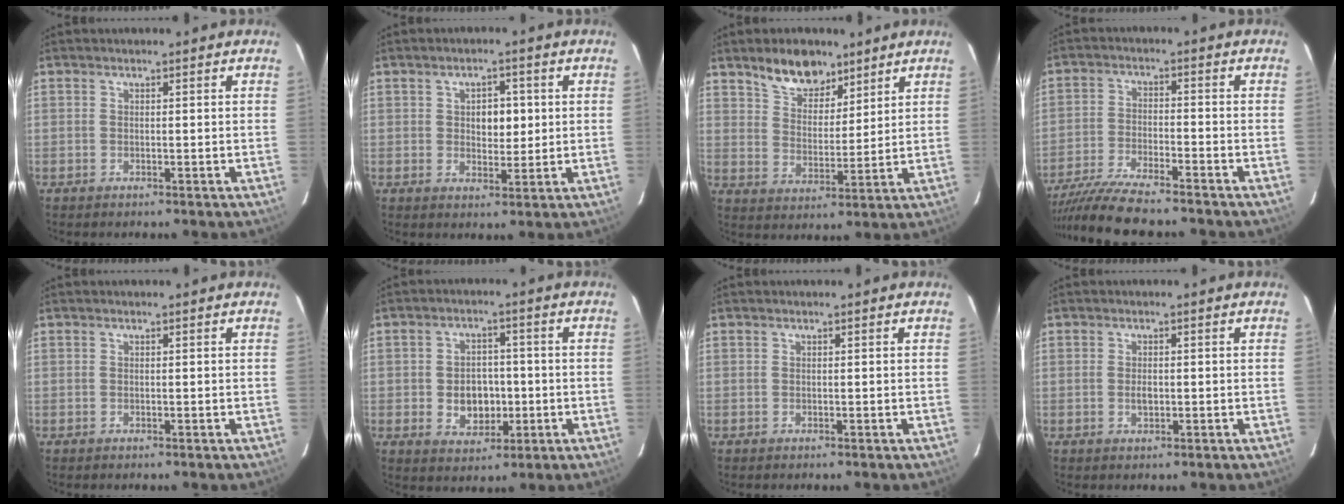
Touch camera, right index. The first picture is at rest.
{"total": 4.6, "force": [0.8, 3.1, 3.3], "torque": [-0.049, 0.008, 0.016]}
{"total": 9.6, "force": [7.0, 4.9, 4.3], "torque": [-0.071, 0.009, 0.126]}
{"total": 13.5, "force": [-11.9, 1.3, 6.2], "torque": [-0.144, -0.027, -0.210]}
{"total": 0.0}
{"total": 7.1, "force": [-1.3, 5.6, 4.2], "torque": [-0.084, 0.005, -0.006]}
{"total": 0.0}
{"total": 1.9, "force": [-0.3, 1.1, 1.5], "torque": [-0.027, 0.001, -0.005]}